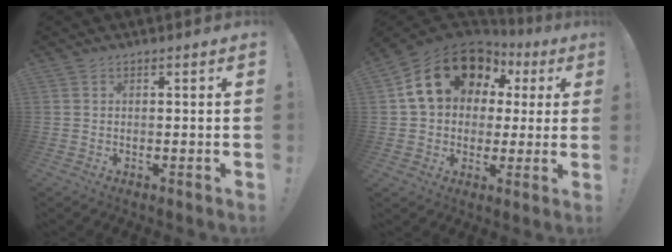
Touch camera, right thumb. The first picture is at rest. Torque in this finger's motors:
{"motor_torque": [1.74, 3.04, 0.92, -0.55, 0.24]}